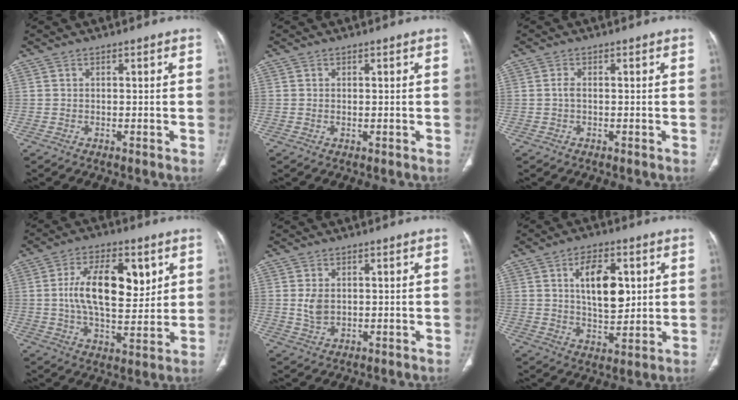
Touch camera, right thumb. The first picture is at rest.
{"total": 0.0}
{"total": 1.1, "force": [-0.1, 0.5, 0.9], "torque": [-0.016, -0.003, -0.003]}
{"total": 15.7, "force": [3.8, 7.7, 13.2], "torque": [-0.193, -0.014, 0.065]}
{"total": 3.3, "force": [0.5, 2.2, 2.4], "torque": [-0.047, -0.006, 0.014]}
{"total": 11.6, "force": [2.9, 6.3, 9.3], "torque": [-0.121, -0.017, 0.053]}